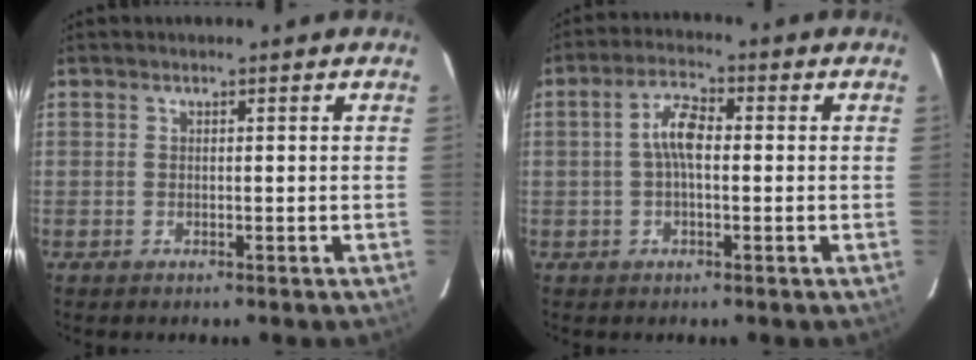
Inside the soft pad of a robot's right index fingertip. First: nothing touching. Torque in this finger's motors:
{"motor_torque": [0.75, -0.08, 0.35, 0.11]}